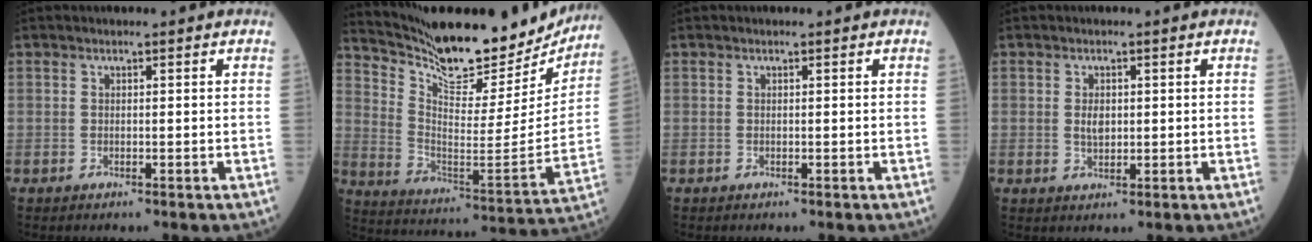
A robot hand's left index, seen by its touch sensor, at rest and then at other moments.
{"total": 22.6, "force": [20.3, 5.4, 8.3], "torque": [-0.145, -0.044, 0.299]}
{"total": 0.0}
{"total": 2.2, "force": [0.2, 1.3, 1.7], "torque": [-0.033, -0.001, 0.006]}